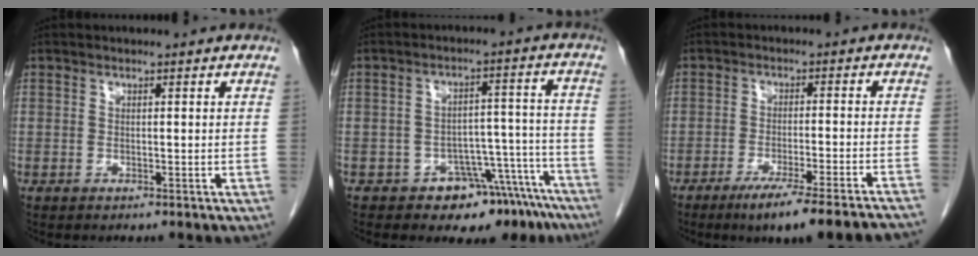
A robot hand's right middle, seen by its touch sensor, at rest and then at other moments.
{"total": 11.2, "force": [-9.0, 5.2, 4.1], "torque": [-0.008, 0.059, -0.120]}
{"total": 15.5, "force": [-12.9, -0.3, 8.6], "torque": [-0.083, -0.024, -0.182]}